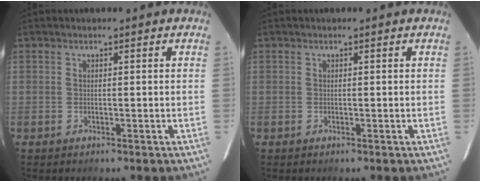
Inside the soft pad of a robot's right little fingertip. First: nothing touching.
{"total": 0.0}